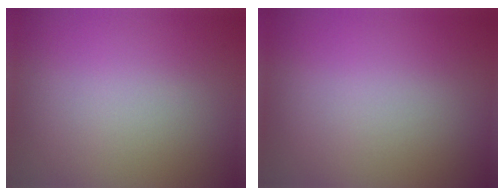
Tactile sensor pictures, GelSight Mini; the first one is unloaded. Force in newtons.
{"total": 0.0}